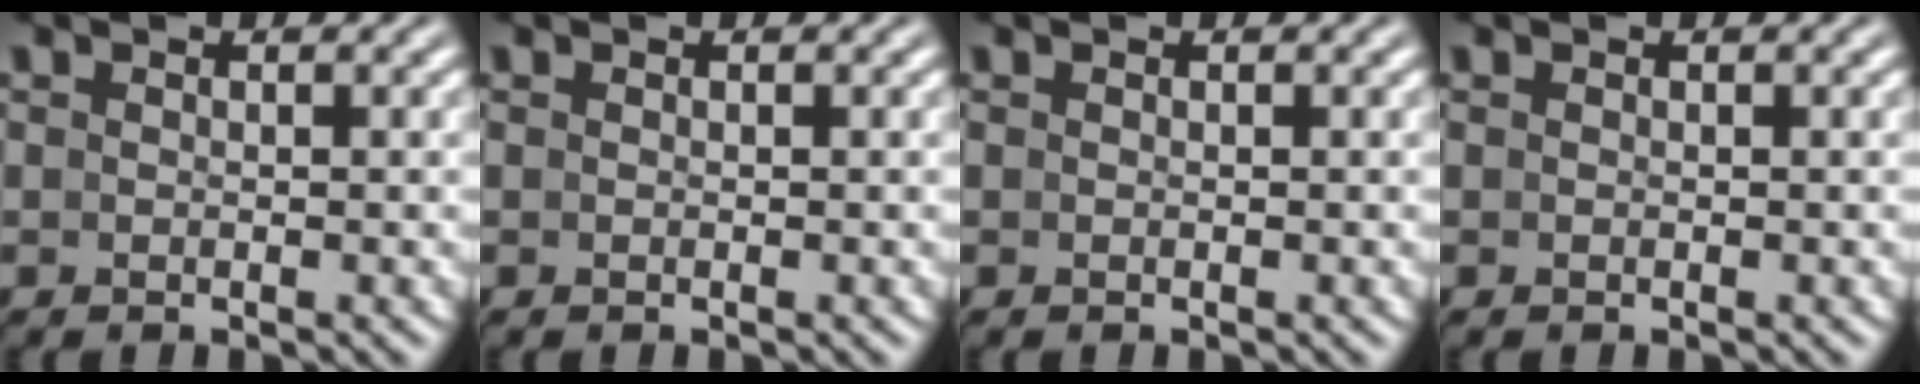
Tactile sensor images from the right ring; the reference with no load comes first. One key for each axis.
{"total": 0.0}
{"total": 0.0}
{"total": 0.0}